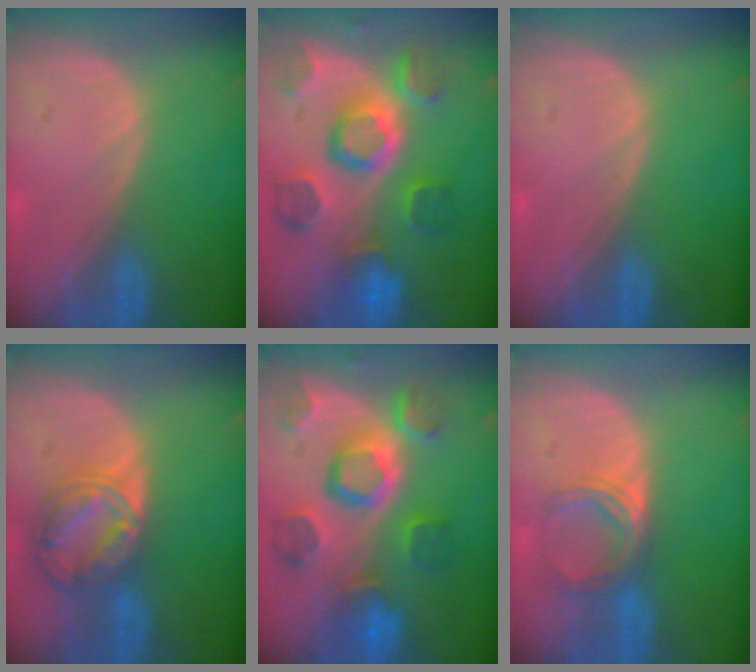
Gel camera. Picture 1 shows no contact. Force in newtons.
{"total": 11.4, "press": 10.1, "slide": 5.3}
{"total": 0.0}
{"total": 8.6, "press": 7.3, "slide": 4.5}
{"total": 11.2, "press": 10.0, "slide": 5.1}
{"total": 5.1, "press": 4.5, "slide": 2.3}